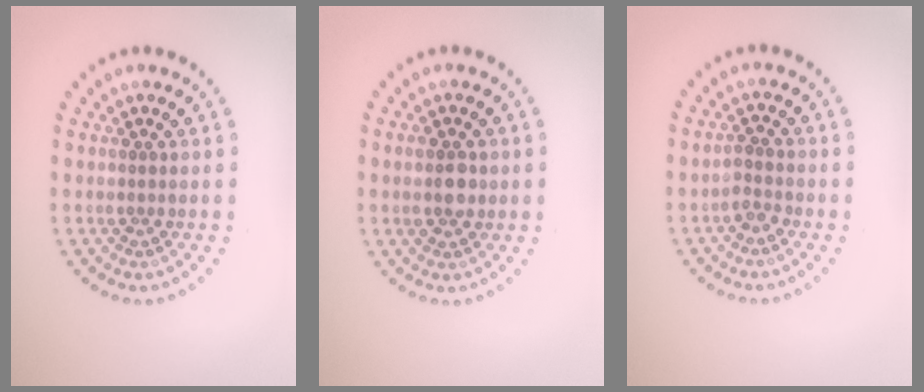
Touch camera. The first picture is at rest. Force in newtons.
{"total": 2.5, "press": 2.5, "slide": 0.2}
{"total": 1.4, "press": 1.0, "slide": 0.9}